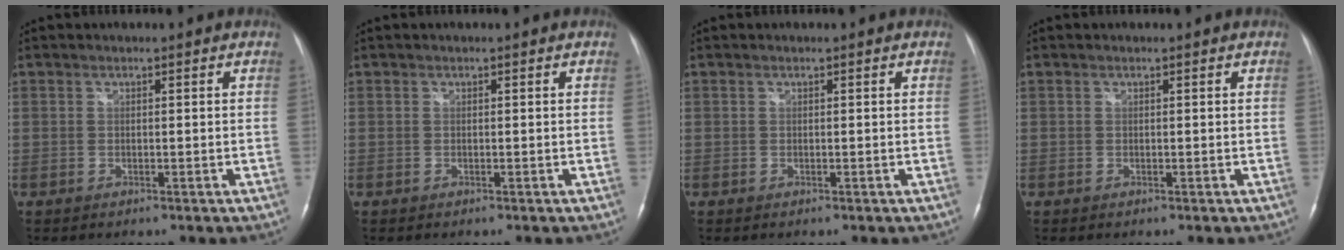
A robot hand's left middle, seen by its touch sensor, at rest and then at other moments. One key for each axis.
{"total": 0.0}
{"total": 0.0}
{"total": 0.0}